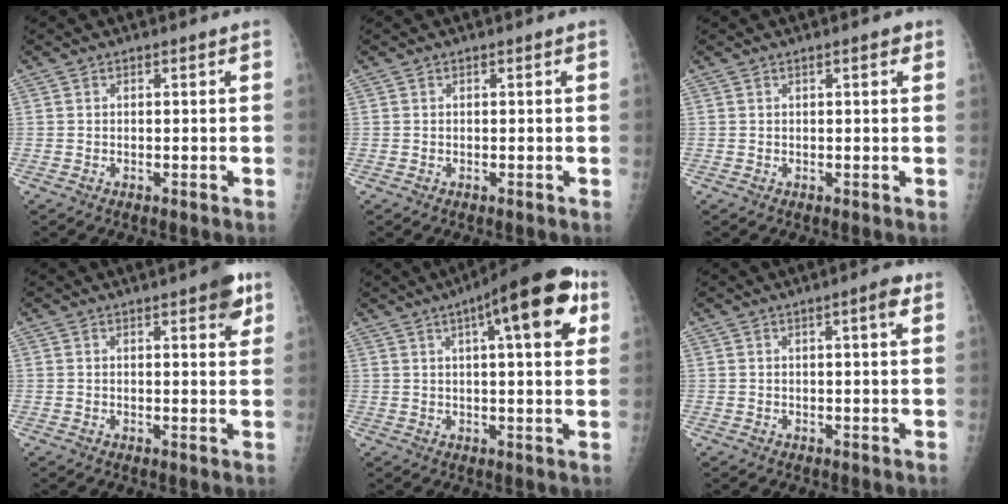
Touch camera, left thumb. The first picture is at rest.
{"total": 0.0}
{"total": 1.7, "force": [0.8, 0.6, 1.4], "torque": [-0.015, 0.000, 0.008]}
{"total": 5.3, "force": [2.9, 1.8, 4.1], "torque": [-0.036, -0.010, 0.030]}
{"total": 16.9, "force": [6.9, 5.0, 14.6], "torque": [-0.181, 0.005, 0.087]}
{"total": 3.2, "force": [1.5, 0.5, 2.8], "torque": [-0.038, -0.002, 0.018]}